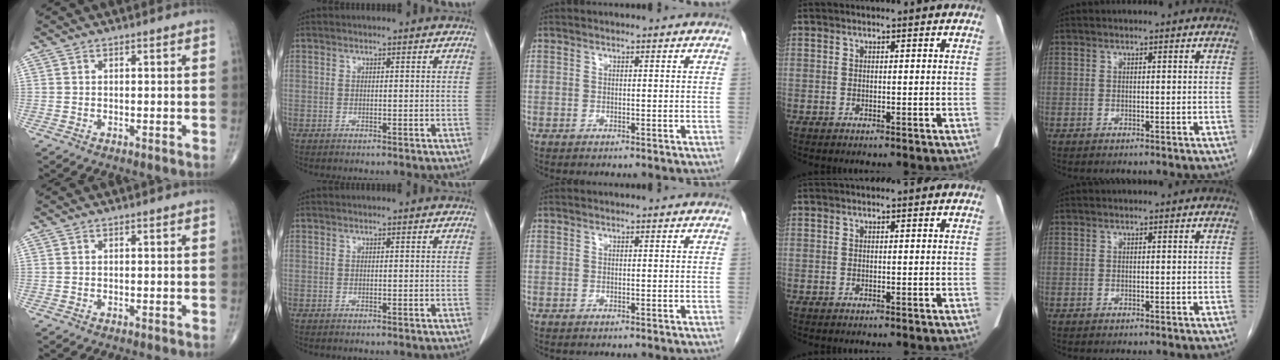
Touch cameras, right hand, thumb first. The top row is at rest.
{}